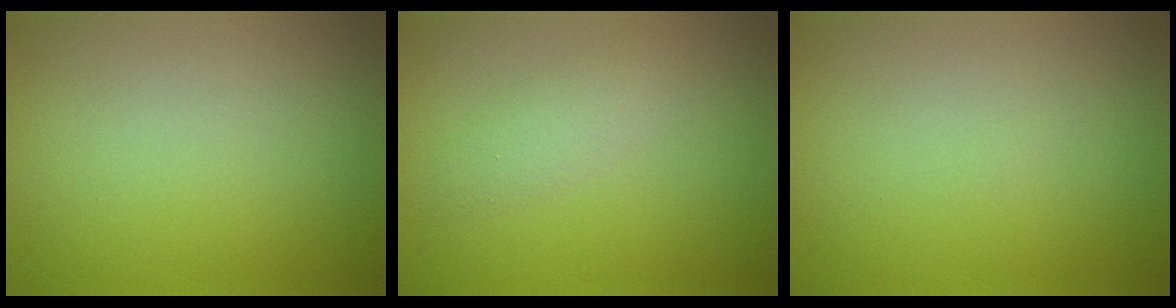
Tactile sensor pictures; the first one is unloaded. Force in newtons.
{"total": 1.6, "press": 1.6, "slide": 0.1}
{"total": 0.0}